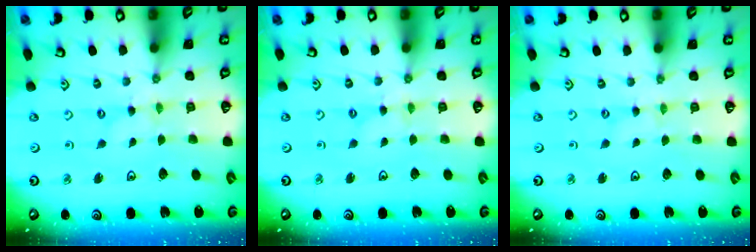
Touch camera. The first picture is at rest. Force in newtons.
{"total": 1.3, "press": 1.3, "slide": 0.2}
{"total": 0.0}